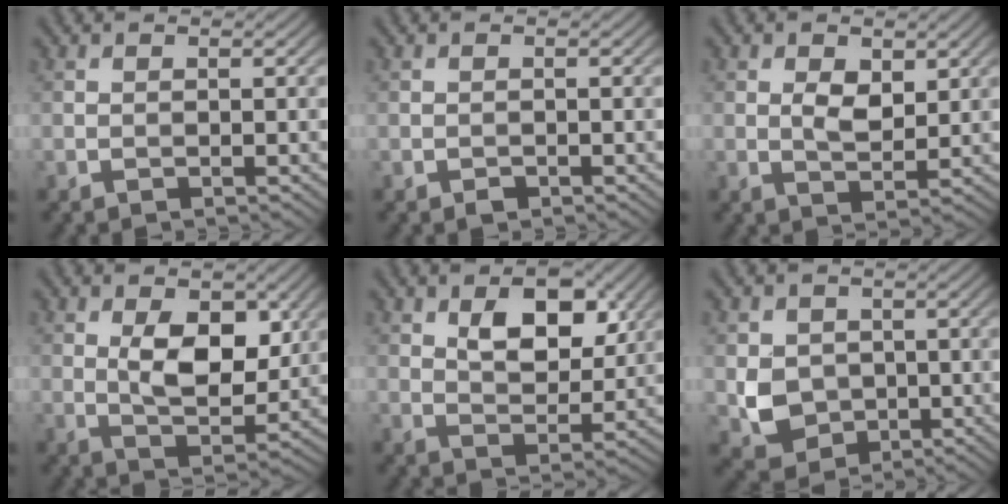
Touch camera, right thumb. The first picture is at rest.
{"total": 0.7, "force": [-0.5, 0.4, 0.3], "torque": [-0.003, -0.002, -0.009]}
{"total": 3.6, "force": [1.0, 1.9, 2.8], "torque": [-0.057, -0.005, 0.020]}
{"total": 7.6, "force": [1.7, 4.0, 6.2], "torque": [-0.107, -0.008, 0.034]}
{"total": 7.4, "force": [3.0, 4.0, 5.4], "torque": [-0.091, -0.006, 0.047]}
{"total": 5.1, "force": [-0.2, 4.5, 2.3], "torque": [-0.053, -0.012, -0.005]}